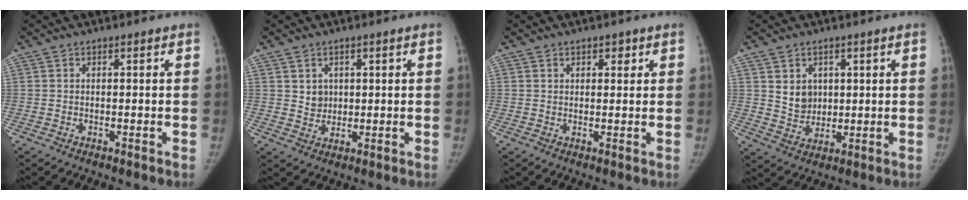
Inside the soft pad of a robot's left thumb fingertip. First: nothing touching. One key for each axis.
{"total": 3.2, "fx": 1.1, "fy": 2.8, "fz": 1.2, "tx": -0.006, "ty": -0.010, "tz": 0.025}
{"total": 1.9, "fx": 1.1, "fy": 1.3, "fz": 0.9, "tx": 0.005, "ty": -0.004, "tz": 0.013}
{"total": 5.6, "fx": 1.7, "fy": 4.6, "fz": 2.7, "tx": -0.023, "ty": -0.017, "tz": 0.041}